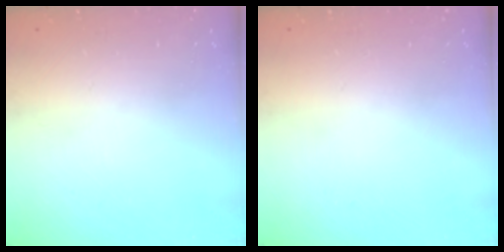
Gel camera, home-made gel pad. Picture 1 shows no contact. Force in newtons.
{"total": 0.0}